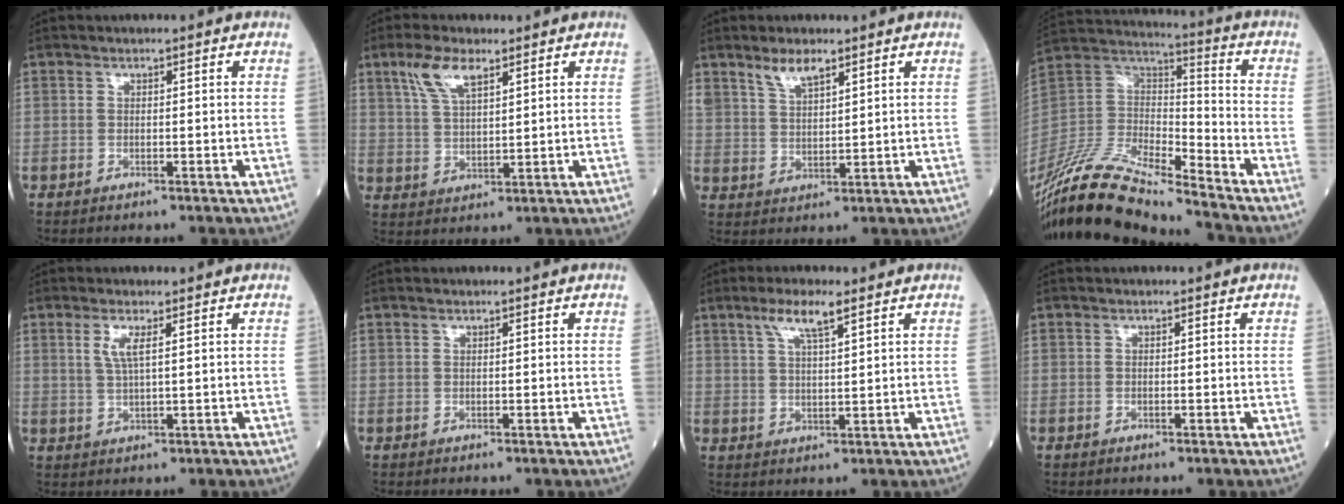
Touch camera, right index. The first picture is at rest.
{"total": 6.4, "force": [3.9, 2.0, 4.6], "torque": [-0.103, 0.009, 0.079]}
{"total": 5.1, "force": [3.8, 1.7, 2.9], "torque": [-0.063, 0.004, 0.078]}
{"total": 19.2, "force": [-17.4, 1.7, 7.9], "torque": [-0.167, 0.015, -0.329]}
{"total": 3.1, "force": [1.2, 0.3, 2.8], "torque": [-0.066, -0.002, 0.025]}
{"total": 0.0}
{"total": 5.3, "force": [3.3, 0.6, 4.1], "torque": [-0.083, 0.005, 0.062]}
{"total": 0.0}